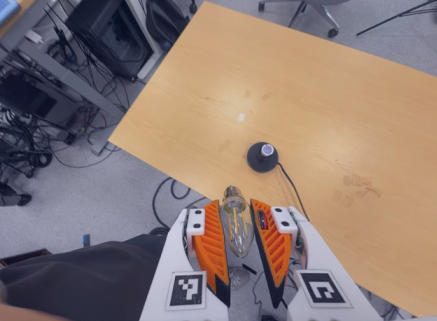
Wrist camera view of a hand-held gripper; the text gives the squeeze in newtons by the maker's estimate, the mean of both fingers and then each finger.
{"total": 9.9, "left": 9.8, "right": 10.1}